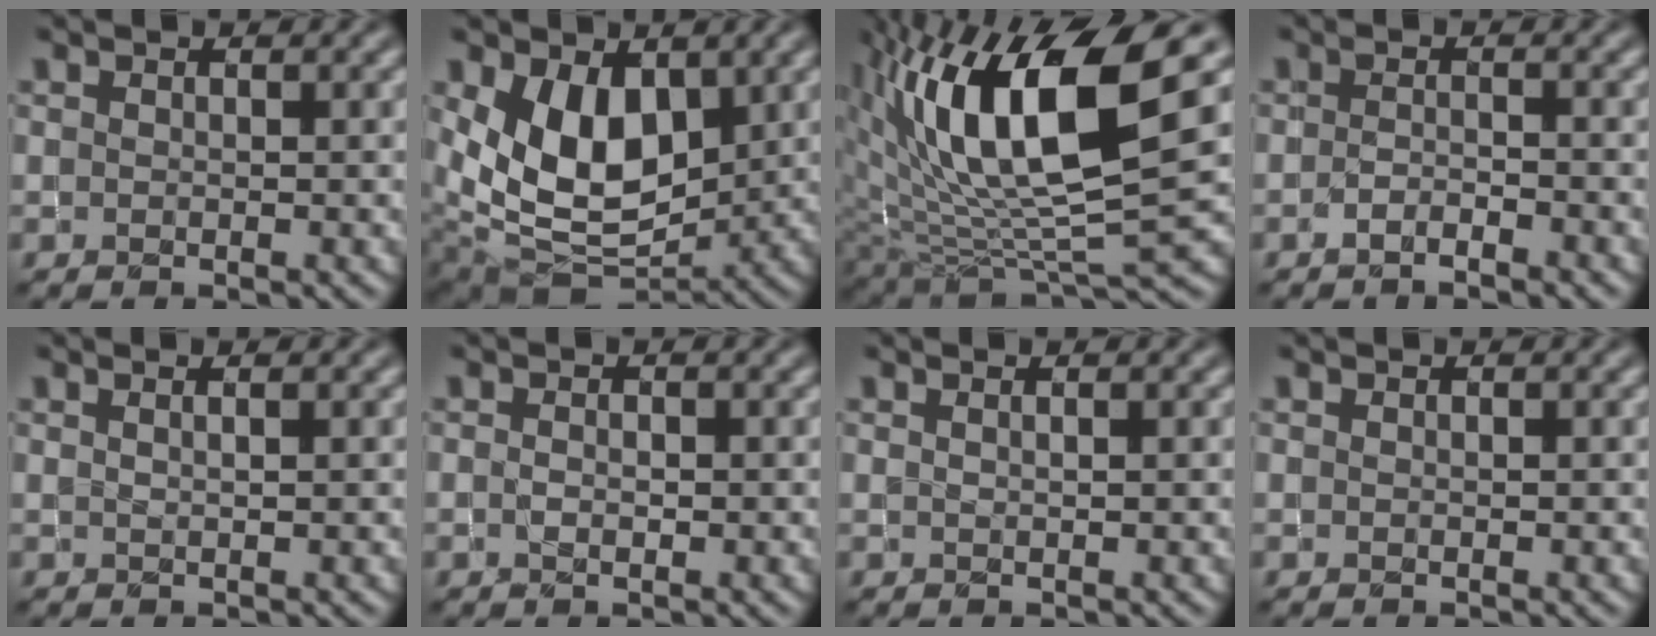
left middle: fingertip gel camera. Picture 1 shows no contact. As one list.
[{"total": 8.5, "force": [1.7, 5.5, 6.2], "torque": [-0.120, -0.022, 0.034]}, {"total": 13.4, "force": [4.4, 4.4, 11.8], "torque": [-0.222, 0.004, 0.084]}, {"total": 1.4, "force": [-1.3, 0.2, 0.6], "torque": [-0.015, -0.002, -0.025]}, {"total": 1.1, "force": [0.7, 0.5, 0.7], "torque": [-0.002, -0.001, -0.001]}, {"total": 0.6, "force": [-0.2, 0.4, 0.4], "torque": [-0.012, -0.002, -0.003]}, {"total": 0.7, "force": [0.4, 0.4, 0.5], "torque": [-0.004, -0.002, 0.001]}, {"total": 0.0}]